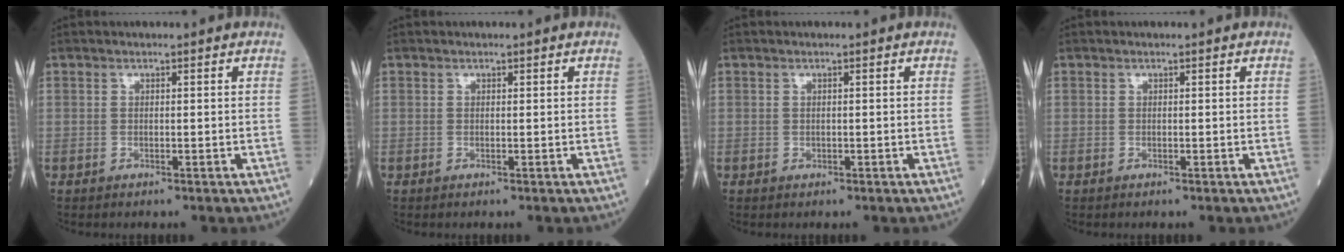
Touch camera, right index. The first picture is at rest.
{"total": 0.0}
{"total": 0.0}
{"total": 0.0}